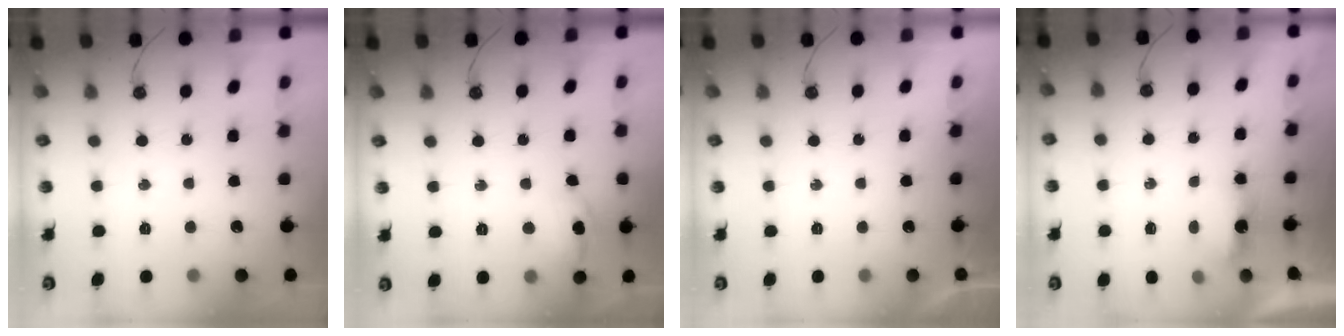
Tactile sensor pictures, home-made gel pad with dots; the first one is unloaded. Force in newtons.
{"total": 8.7, "press": 8.6, "slide": 1.4}
{"total": 0.0}
{"total": 3.8, "press": 3.7, "slide": 0.6}